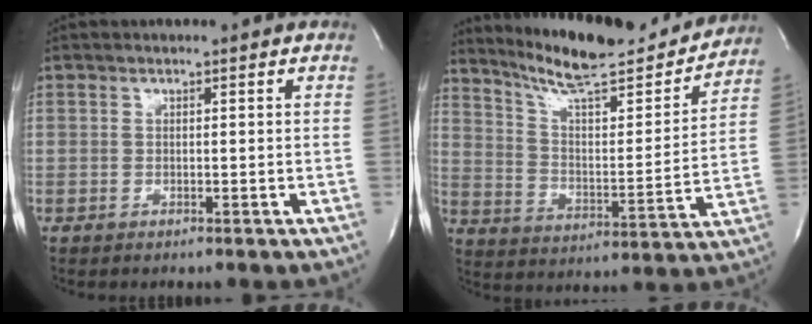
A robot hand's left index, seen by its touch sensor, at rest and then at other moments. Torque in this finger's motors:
{"motor_torque": [0.03, -0.09, 0.49, 0.14]}